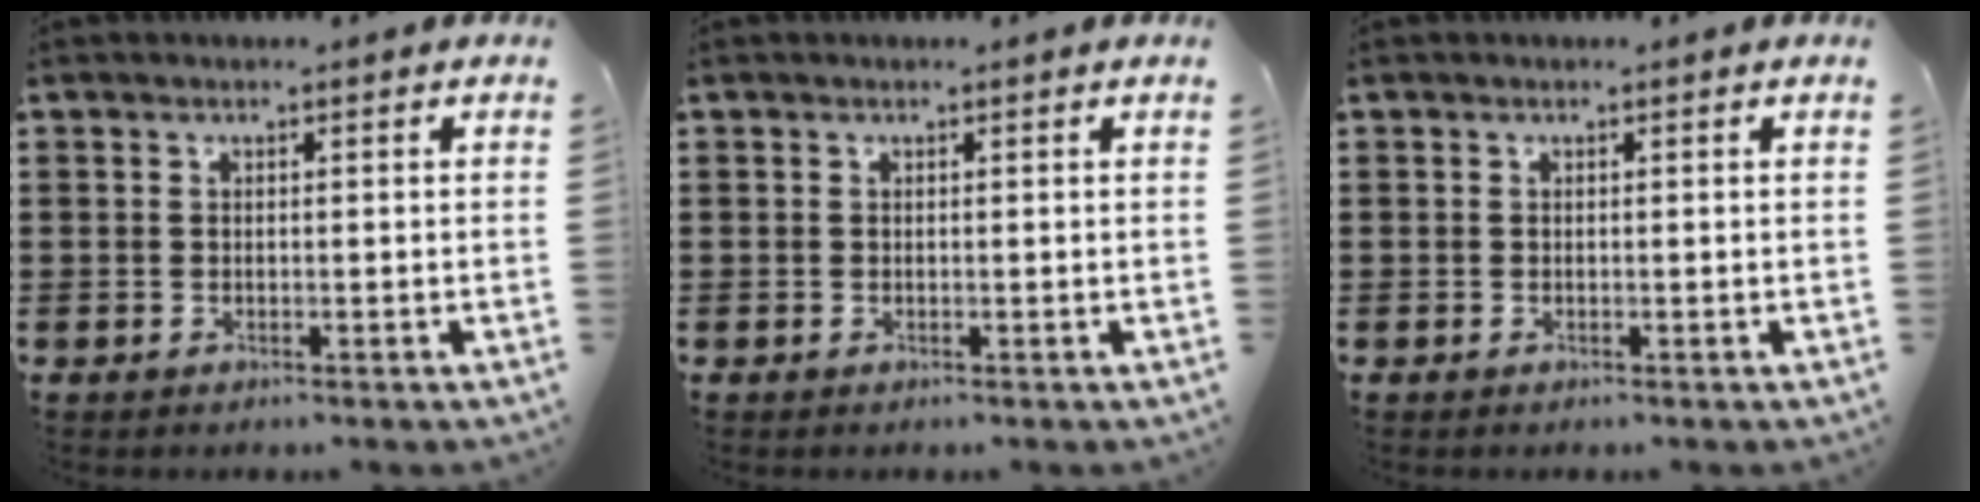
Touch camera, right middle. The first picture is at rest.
{"total": 0.0}
{"total": 0.0}